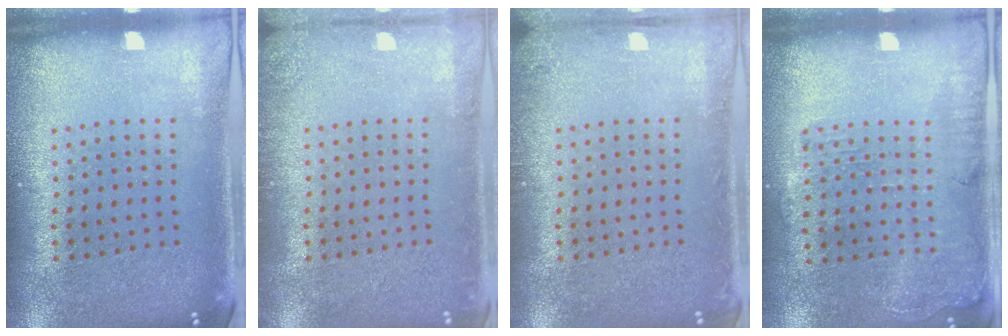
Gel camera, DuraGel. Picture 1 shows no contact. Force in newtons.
{"total": 1.3, "press": 1.3, "slide": 0.2}
{"total": 1.1, "press": 1.1, "slide": 0.1}
{"total": 1.3, "press": 1.3, "slide": 0.3}